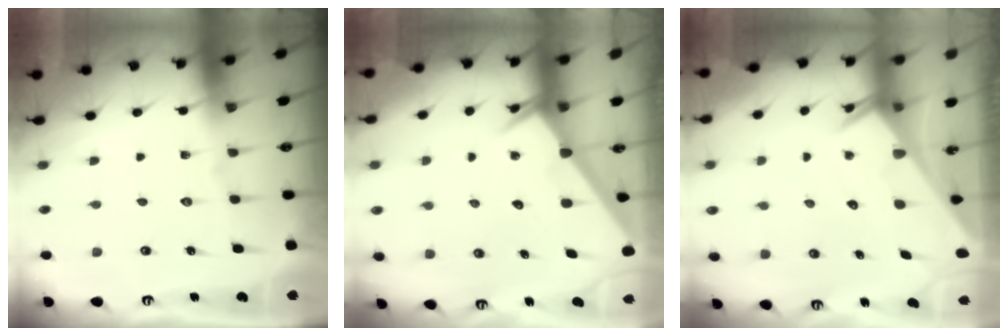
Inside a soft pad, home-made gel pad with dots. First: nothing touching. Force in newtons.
{"total": 2.6, "press": 2.6, "slide": 0.0}
{"total": 2.7, "press": 2.7, "slide": 0.1}